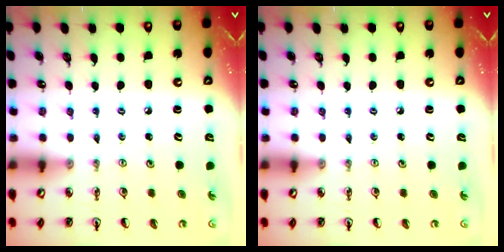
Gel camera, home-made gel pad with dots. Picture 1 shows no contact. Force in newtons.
{"total": 0.0}